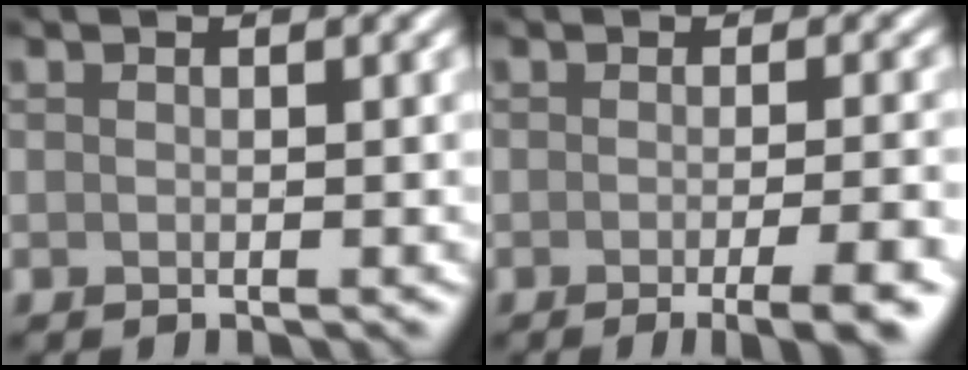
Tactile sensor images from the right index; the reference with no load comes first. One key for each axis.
{"total": 5.4, "fx": -2.4, "fy": 1.3, "fz": 4.6, "tx": -0.050, "ty": -0.005, "tz": -0.028}